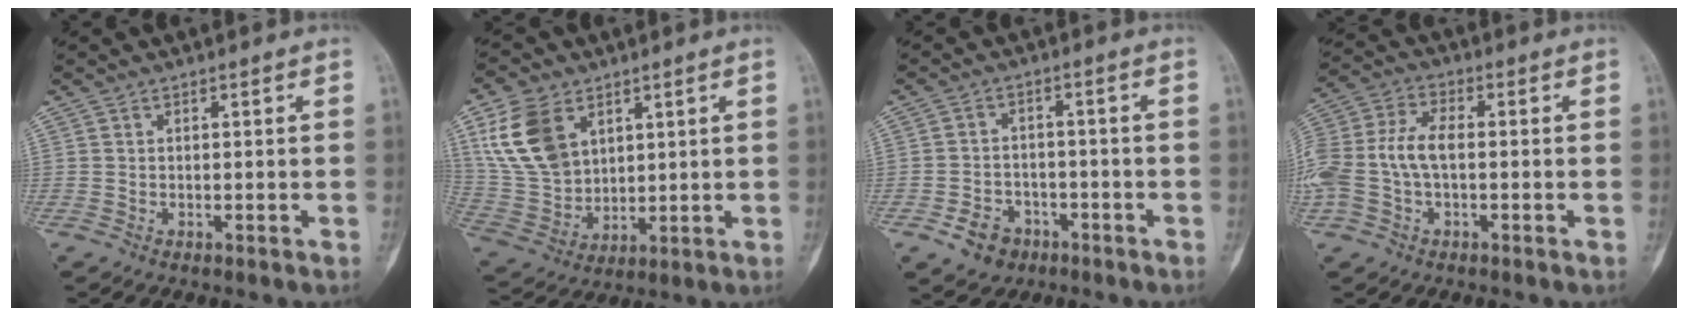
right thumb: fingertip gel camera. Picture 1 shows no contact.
{"total": 14.4, "force": [6.3, 9.8, 8.4], "torque": [-0.150, -0.018, 0.141]}
{"total": 6.1, "force": [-3.1, 4.8, 2.0], "torque": [-0.013, 0.024, -0.044]}
{"total": 12.1, "force": [-1.2, 7.0, 9.8], "torque": [-0.236, 0.027, -0.024]}